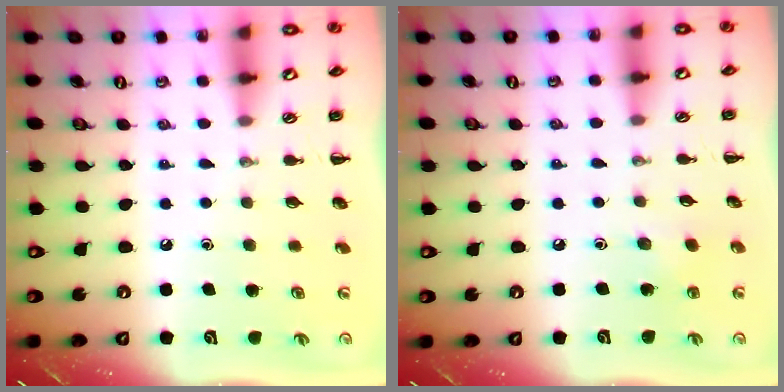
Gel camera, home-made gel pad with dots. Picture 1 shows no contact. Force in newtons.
{"total": 2.1, "press": 2.0, "slide": 0.8}